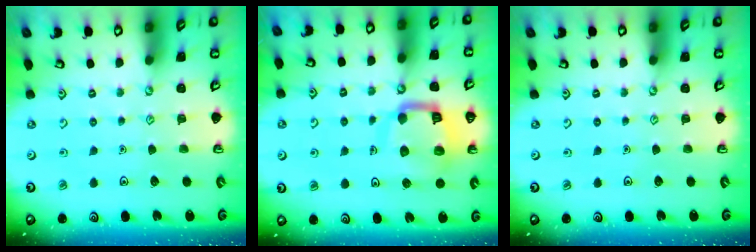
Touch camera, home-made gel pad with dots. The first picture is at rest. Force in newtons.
{"total": 13.0, "press": 12.9, "slide": 1.5}
{"total": 0.0}